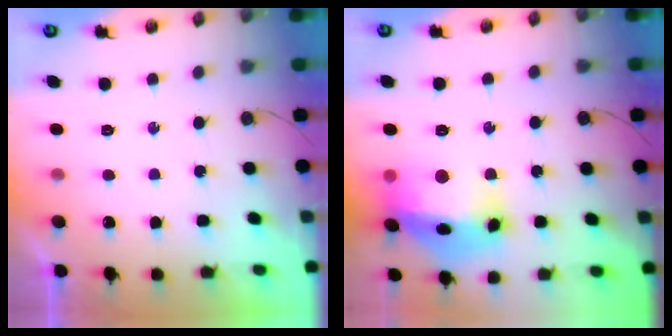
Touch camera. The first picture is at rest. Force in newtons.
{"total": 21.3, "press": 19.3, "slide": 9.2}